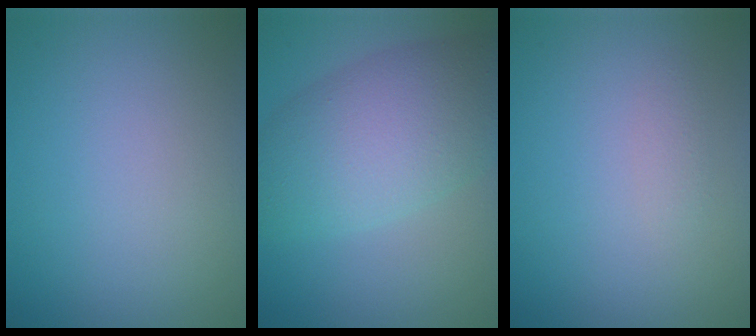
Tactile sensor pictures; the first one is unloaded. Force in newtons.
{"total": 8.1, "press": 8.1, "slide": 0.3}
{"total": 0.7, "press": 0.7, "slide": 0.0}